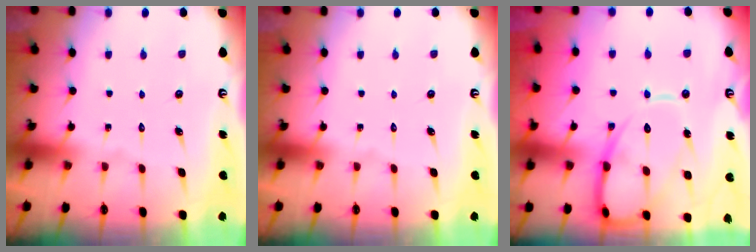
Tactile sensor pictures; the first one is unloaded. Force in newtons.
{"total": 0.0}
{"total": 13.7, "press": 13.6, "slide": 1.4}